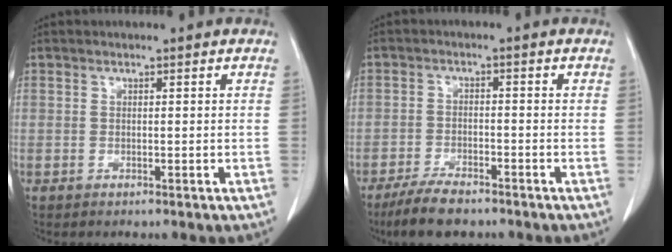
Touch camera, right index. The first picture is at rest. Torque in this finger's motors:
{"motor_torque": [-0.43, -0.06, -0.12, -0.05]}